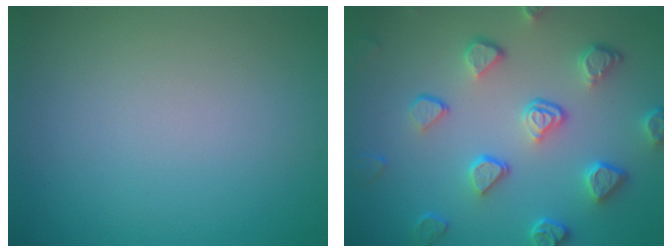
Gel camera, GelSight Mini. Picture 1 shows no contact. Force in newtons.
{"total": 5.3, "press": 4.1, "slide": 3.3}